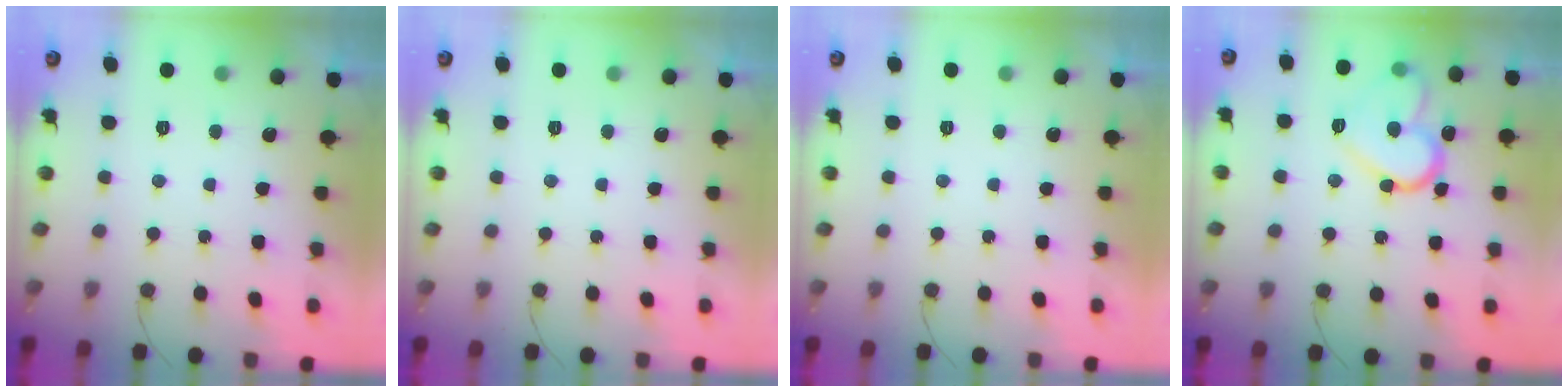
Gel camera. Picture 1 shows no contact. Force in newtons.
{"total": 0.0}
{"total": 1.9, "press": 1.9, "slide": 0.1}
{"total": 14.2, "press": 14.1, "slide": 1.4}